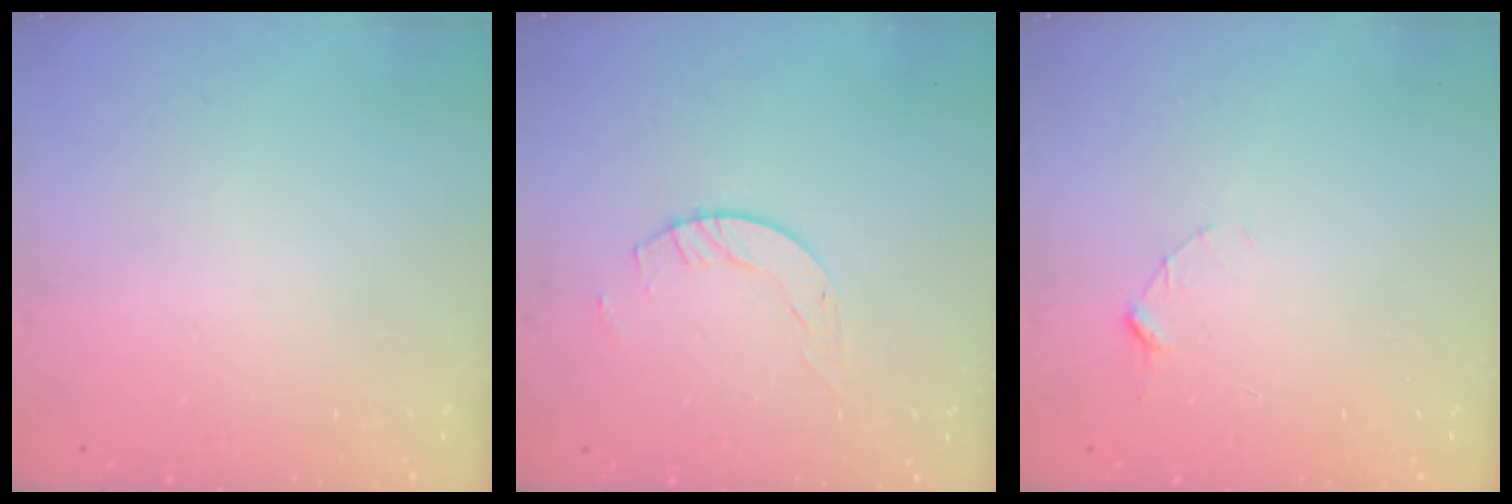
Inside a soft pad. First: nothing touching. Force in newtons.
{"total": 4.1, "press": 4.1, "slide": 0.2}
{"total": 2.9, "press": 2.9, "slide": 0.3}